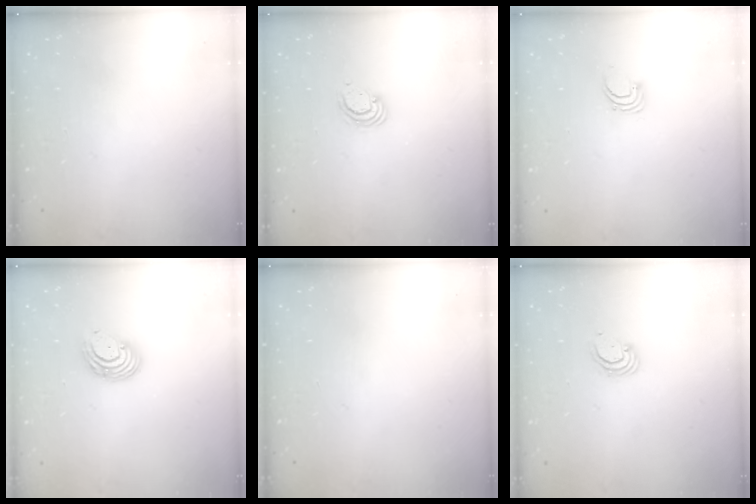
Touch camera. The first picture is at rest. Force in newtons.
{"total": 3.5, "press": 3.5, "slide": 0.3}
{"total": 2.3, "press": 2.3, "slide": 0.1}
{"total": 5.8, "press": 5.8, "slide": 0.7}
{"total": 0.0}
{"total": 2.5, "press": 2.5, "slide": 0.2}